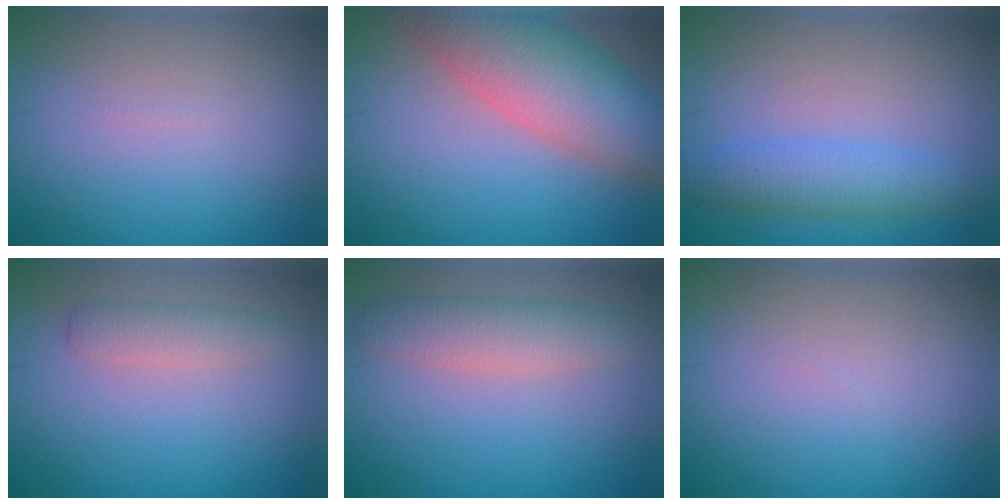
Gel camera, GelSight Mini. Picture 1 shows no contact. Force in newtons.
{"total": 9.1, "press": 9.0, "slide": 0.6}
{"total": 3.8, "press": 3.8, "slide": 0.1}
{"total": 2.0, "press": 2.0, "slide": 0.2}
{"total": 3.6, "press": 3.6, "slide": 0.3}
{"total": 0.0}